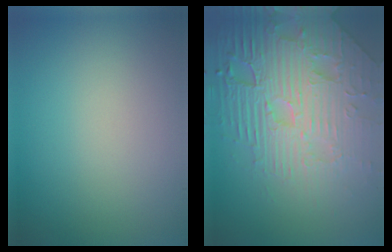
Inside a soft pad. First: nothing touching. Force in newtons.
{"total": 8.0, "press": 6.2, "slide": 5.1}